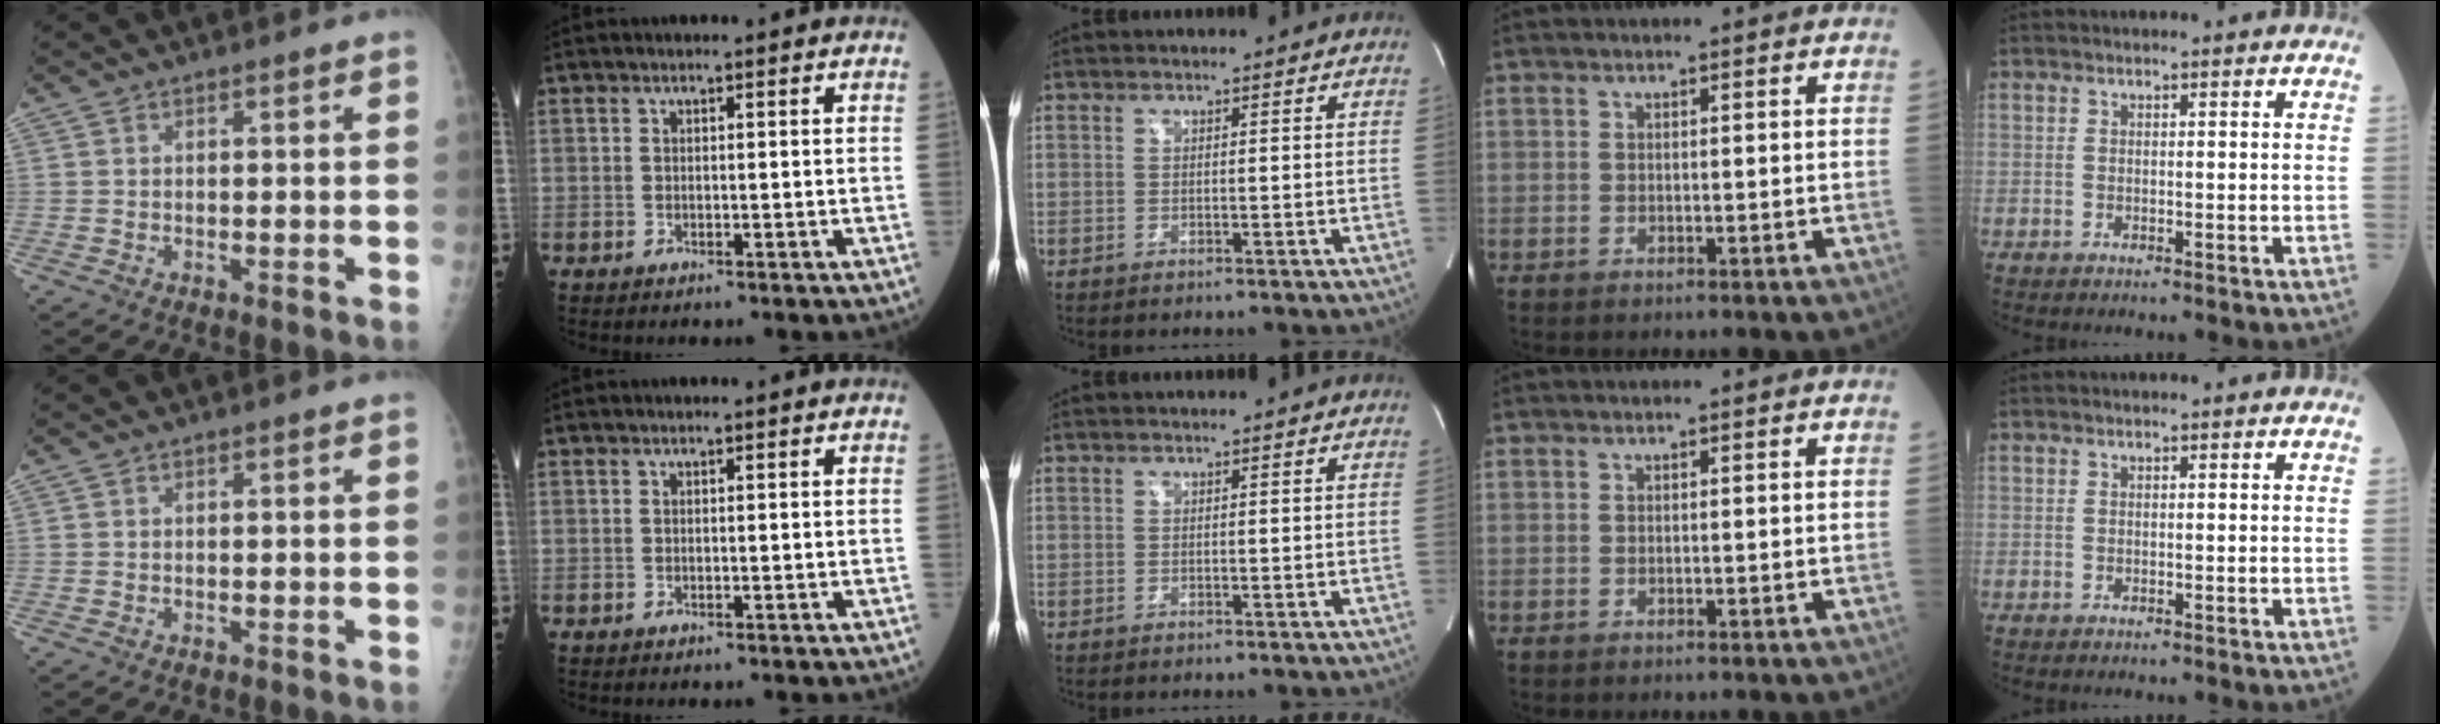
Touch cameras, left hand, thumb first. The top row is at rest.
{}